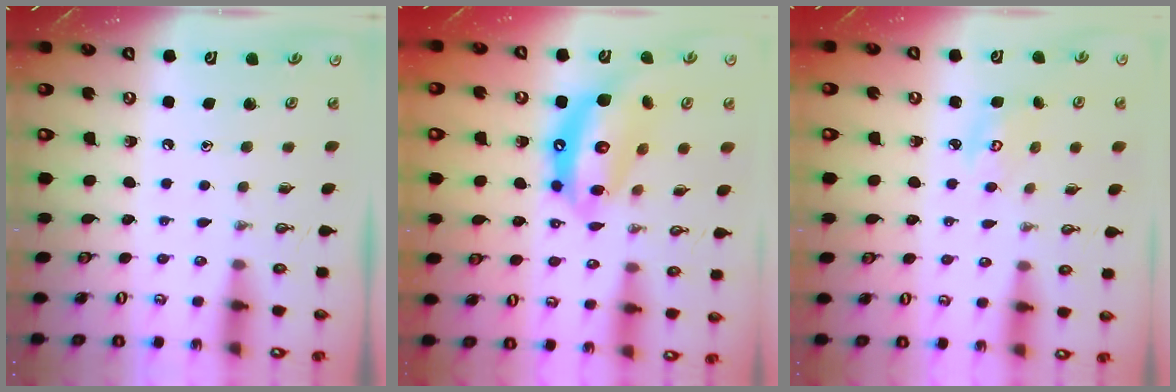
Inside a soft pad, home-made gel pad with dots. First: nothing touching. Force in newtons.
{"total": 15.1, "press": 15.0, "slide": 1.7}
{"total": 3.0, "press": 3.0, "slide": 0.2}